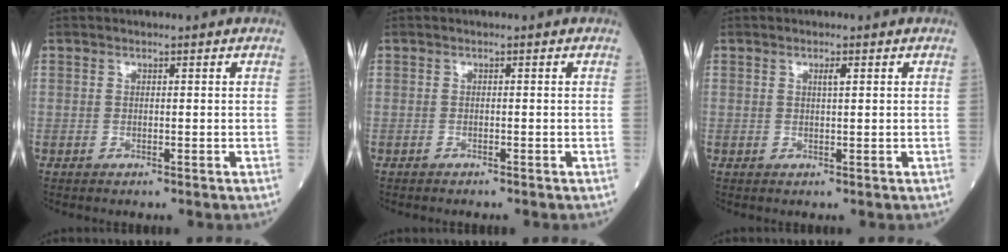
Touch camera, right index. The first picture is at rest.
{"total": 0.6, "force": [-0.5, 0.1, 0.2], "torque": [-0.006, -0.001, -0.009]}
{"total": 1.1, "force": [0.5, 0.0, 1.0], "torque": [-0.020, 0.000, 0.008]}